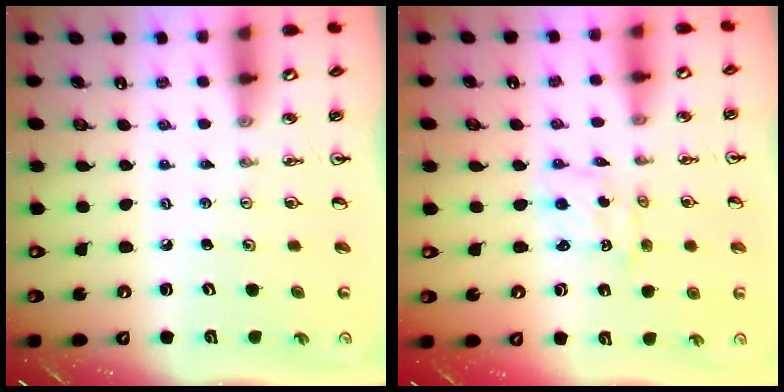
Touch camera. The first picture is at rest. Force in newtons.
{"total": 0.9, "press": 0.9, "slide": 0.1}